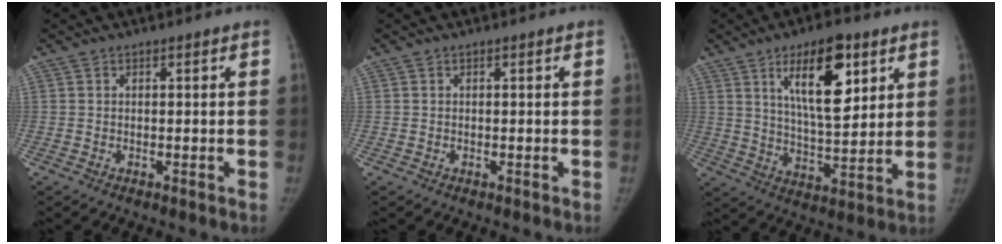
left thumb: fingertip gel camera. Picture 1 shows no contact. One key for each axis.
{"total": 0.0}
{"total": 14.3, "fx": 6.5, "fy": 5.6, "fz": 11.5, "tx": -0.151, "ty": -0.037, "tz": 0.108}